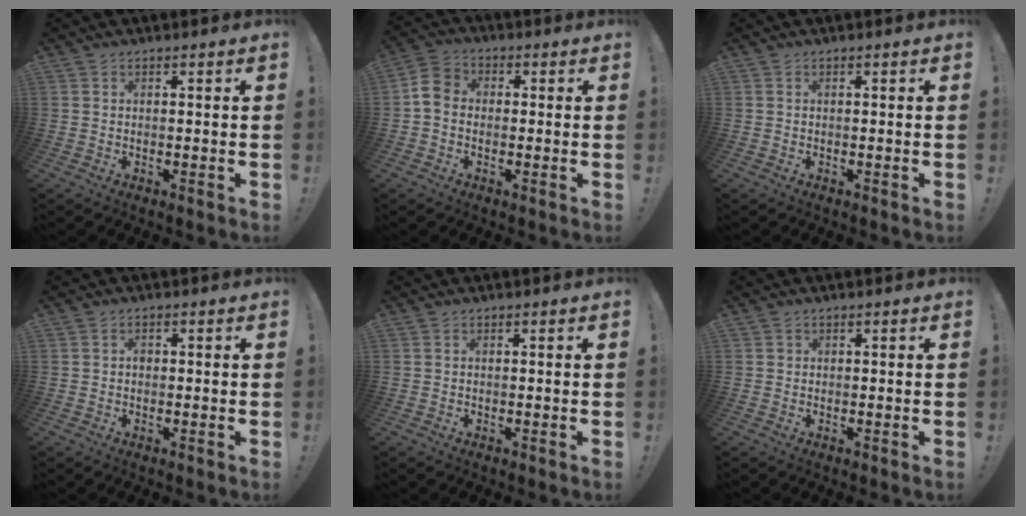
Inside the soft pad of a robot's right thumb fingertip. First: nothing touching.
{"total": 6.0, "force": [-0.9, 4.8, 3.5], "torque": [-0.066, 0.022, -0.010]}
{"total": 0.0}
{"total": 1.1, "force": [-0.4, 0.8, 0.6], "torque": [-0.017, 0.007, -0.008]}
{"total": 0.0}
{"total": 0.6, "force": [0.2, 0.6, 0.0], "torque": [0.002, 0.000, 0.003]}